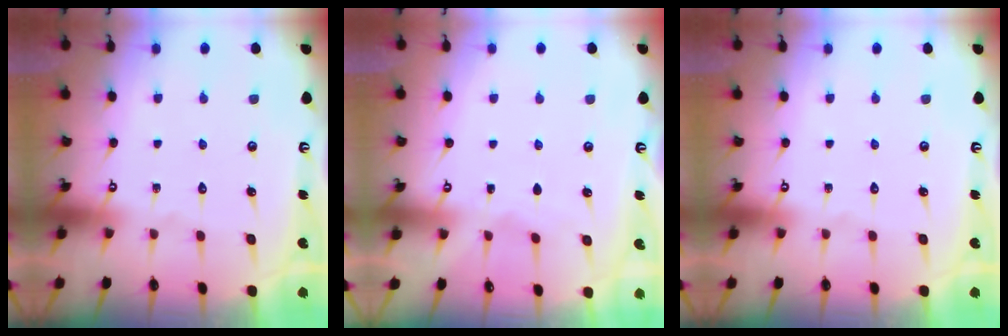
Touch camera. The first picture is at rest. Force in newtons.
{"total": 2.6, "press": 2.5, "slide": 0.4}
{"total": 0.0}